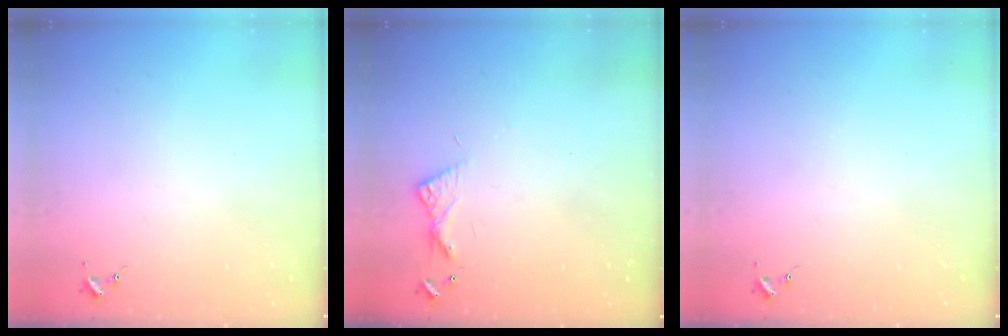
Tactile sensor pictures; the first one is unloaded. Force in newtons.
{"total": 6.5, "press": 6.5, "slide": 0.8}
{"total": 0.0}